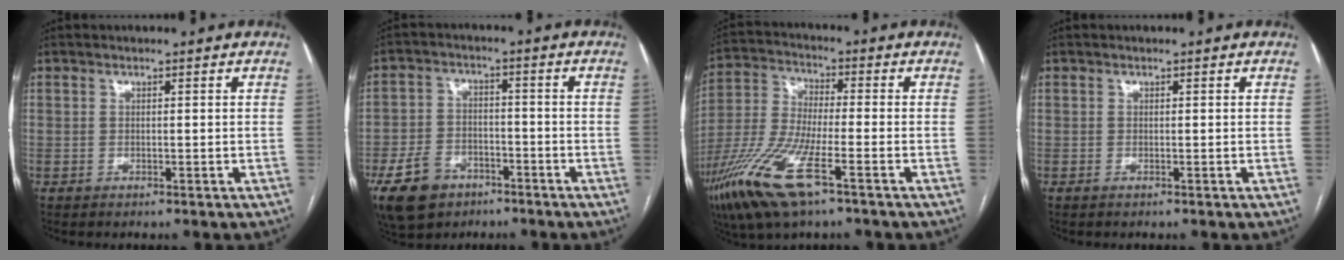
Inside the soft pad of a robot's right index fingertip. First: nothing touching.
{"total": 10.0, "force": [-5.8, 6.8, 4.5], "torque": [-0.102, 0.007, -0.091]}
{"total": 14.5, "force": [-7.8, 2.9, 11.9], "torque": [-0.261, -0.026, -0.146]}
{"total": 0.0}